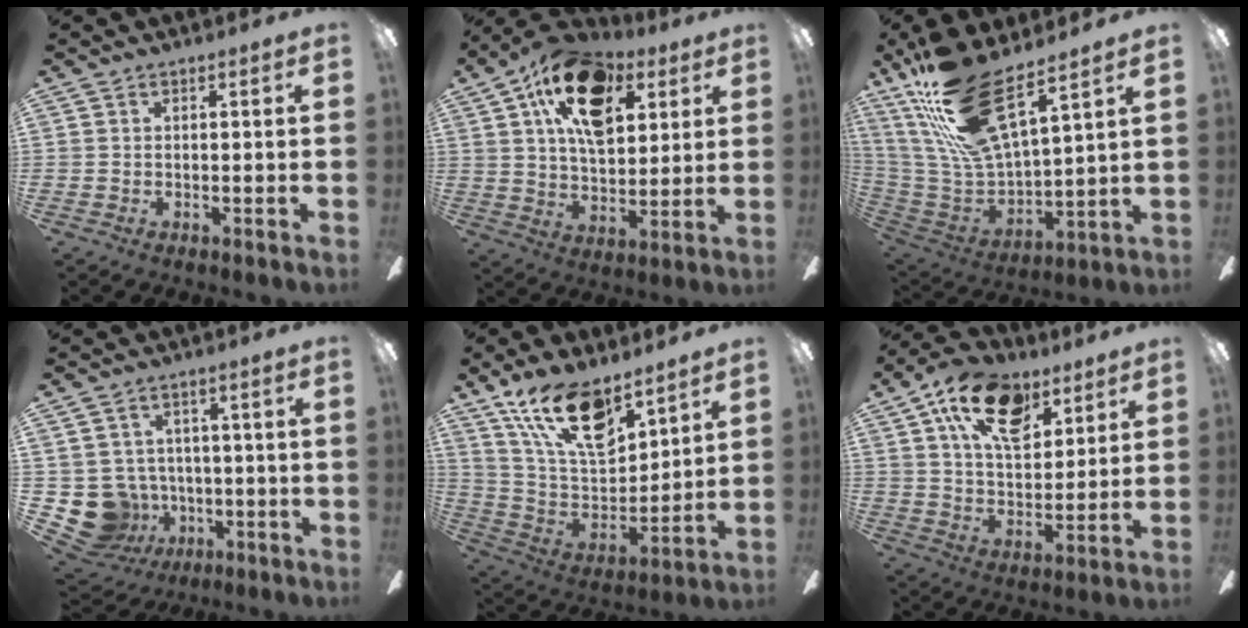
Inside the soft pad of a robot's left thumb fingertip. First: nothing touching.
{"total": 19.7, "force": [9.6, 11.1, 13.1], "torque": [-0.210, -0.024, 0.167]}
{"total": 21.8, "force": [14.6, 6.5, 14.8], "torque": [-0.312, -0.086, 0.256]}
{"total": 10.6, "force": [-2.7, 9.7, 3.4], "torque": [-0.107, 0.008, -0.042]}
{"total": 19.3, "force": [12.8, 8.5, 11.7], "torque": [-0.223, -0.068, 0.228]}
{"total": 18.4, "force": [10.2, 10.1, 11.4], "torque": [-0.181, -0.034, 0.180]}